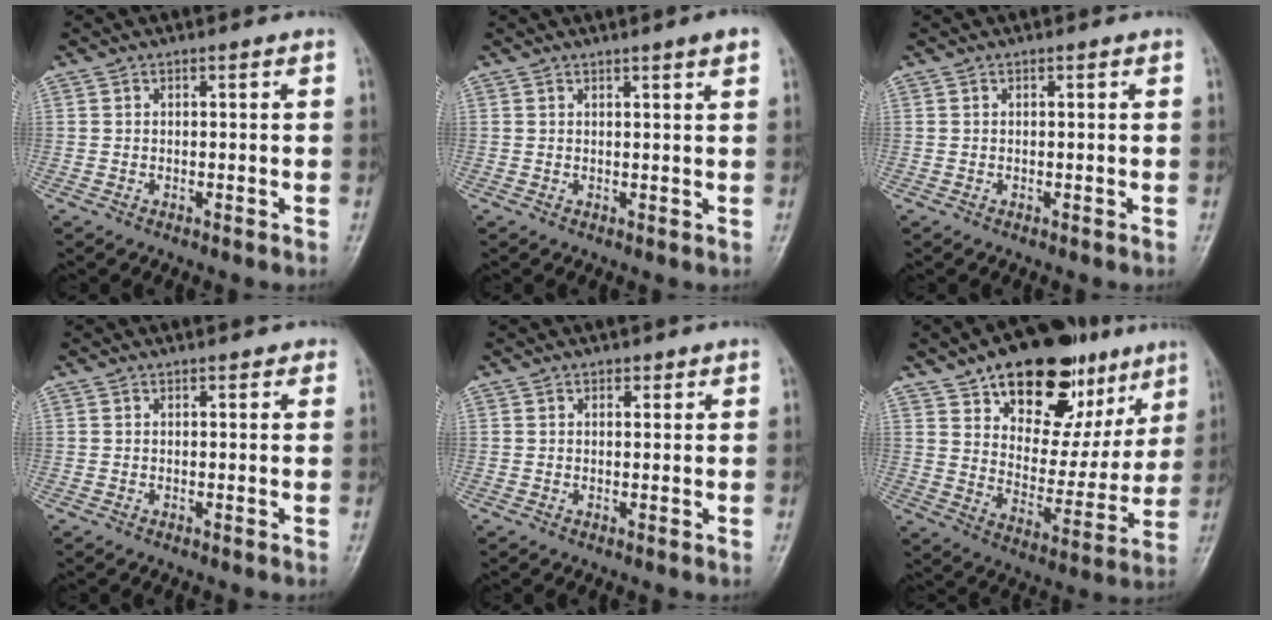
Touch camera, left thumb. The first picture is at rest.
{"total": 3.2, "force": [2.2, 0.2, 2.3], "torque": [-0.026, -0.004, 0.027]}
{"total": 0.0}
{"total": 1.1, "force": [0.7, 0.7, 0.2], "torque": [0.010, -0.002, 0.003]}
{"total": 1.1, "force": [0.8, 0.8, 0.2], "torque": [0.007, -0.005, 0.008]}
{"total": 23.3, "force": [13.2, 13.2, 13.8], "torque": [-0.149, -0.036, 0.210]}